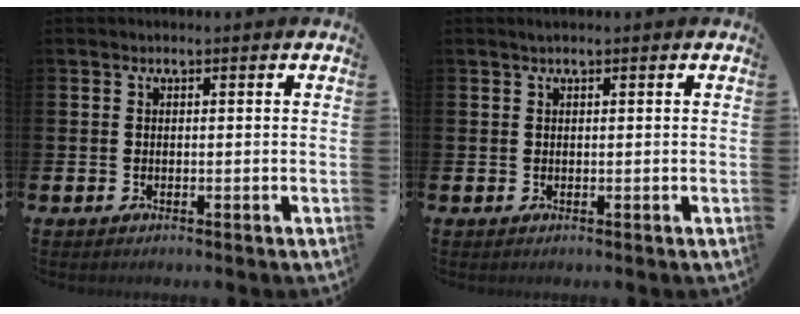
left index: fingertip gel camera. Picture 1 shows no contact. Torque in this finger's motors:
{"motor_torque": [-0.08, 0.01, 0.02, 0.06]}